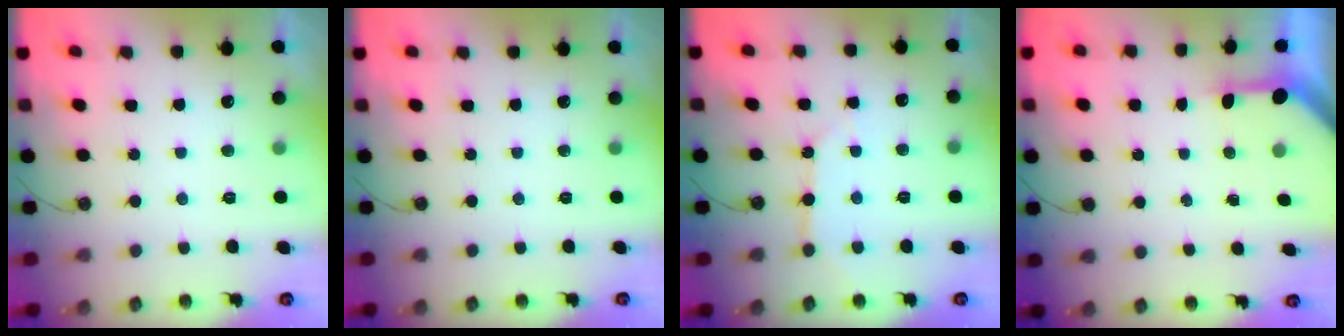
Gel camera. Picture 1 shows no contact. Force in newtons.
{"total": 0.0}
{"total": 5.1, "press": 5.0, "slide": 0.6}
{"total": 3.0, "press": 3.0, "slide": 0.2}